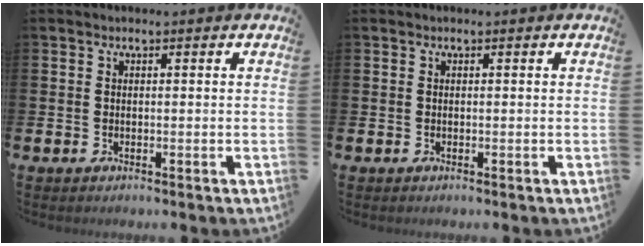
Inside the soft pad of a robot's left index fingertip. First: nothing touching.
{"total": 0.0}